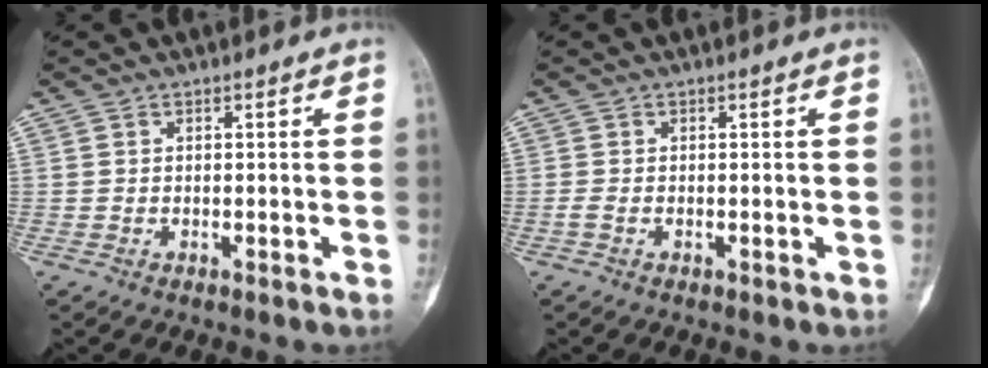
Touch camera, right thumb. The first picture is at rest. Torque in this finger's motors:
{"motor_torque": [0.07, -0.07, 0.03, 0.00, 0.01]}